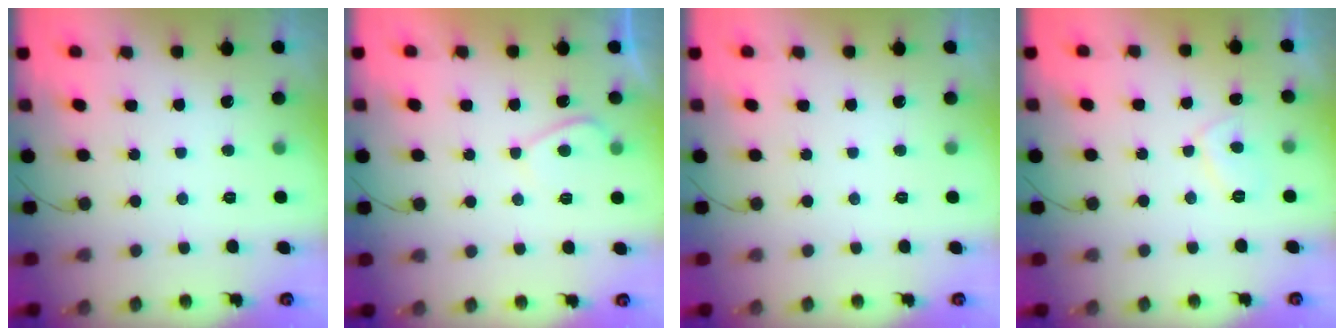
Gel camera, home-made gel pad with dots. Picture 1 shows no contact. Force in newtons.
{"total": 2.7, "press": 2.7, "slide": 0.4}
{"total": 0.0}
{"total": 2.8, "press": 2.7, "slide": 0.9}